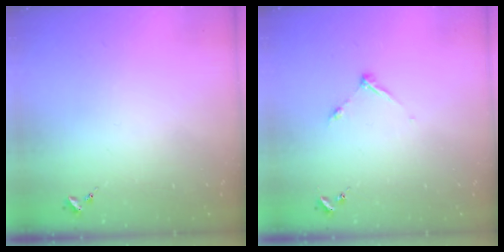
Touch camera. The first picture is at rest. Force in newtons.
{"total": 5.6, "press": 5.6, "slide": 0.6}